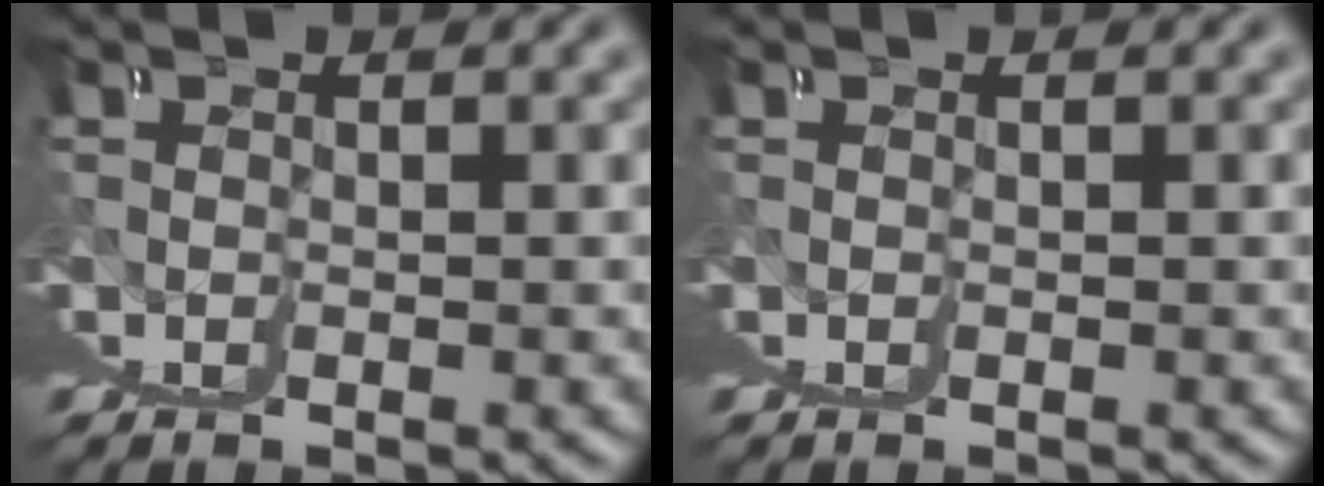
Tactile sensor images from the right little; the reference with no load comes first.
{"total": 0.0}